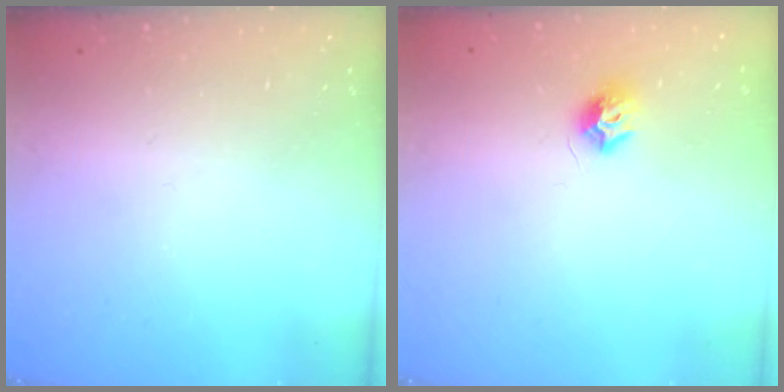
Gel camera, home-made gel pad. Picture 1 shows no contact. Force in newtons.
{"total": 7.6, "press": 7.6, "slide": 0.4}